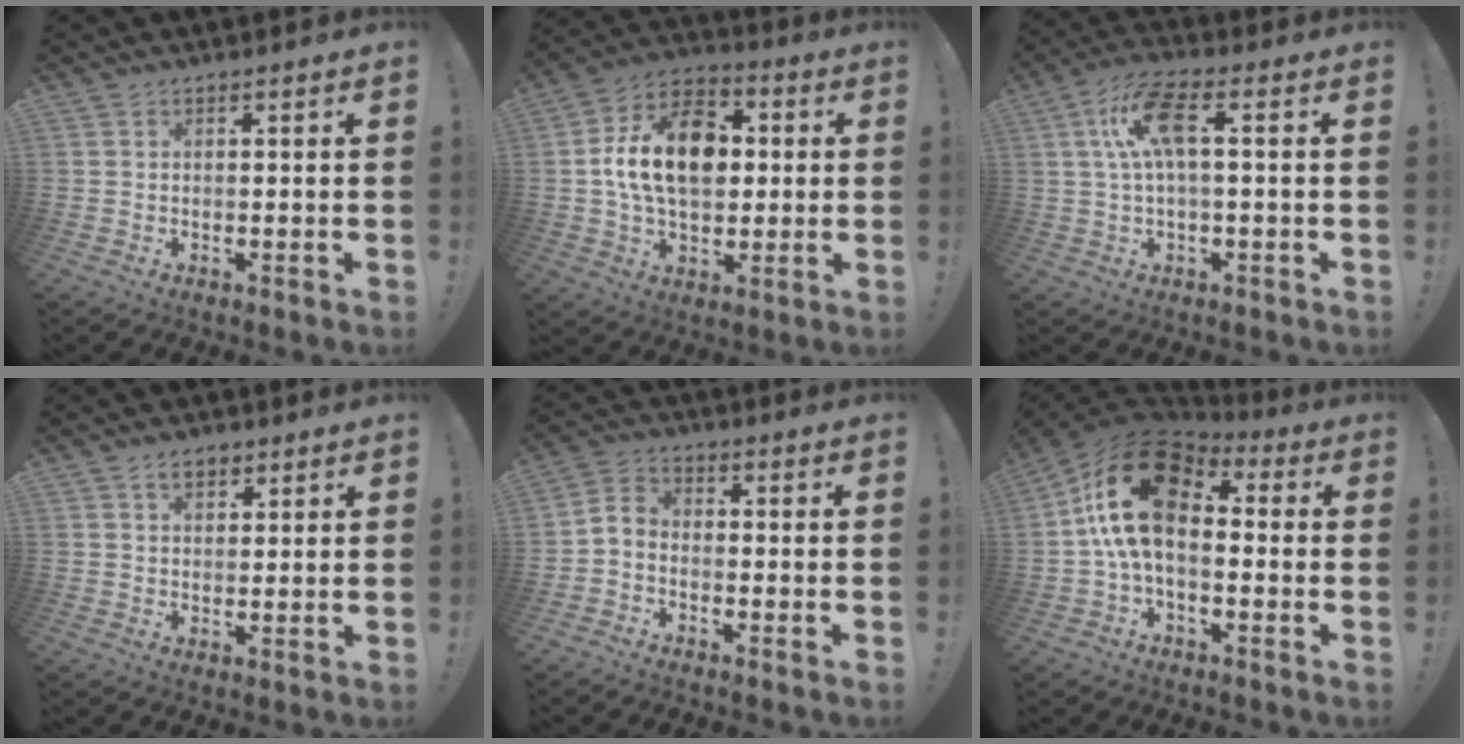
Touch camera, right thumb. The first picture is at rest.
{"total": 18.4, "force": [1.8, 12.6, 13.3], "torque": [-0.214, 0.009, 0.034]}
{"total": 11.7, "force": [1.9, 4.1, 10.8], "torque": [-0.209, 0.012, 0.036]}
{"total": 4.5, "force": [2.6, 2.8, 2.3], "torque": [-0.030, -0.005, 0.045]}
{"total": 3.7, "force": [-2.9, 1.9, 1.3], "torque": [-0.030, 0.006, -0.056]}
{"total": 19.2, "force": [3.1, 11.1, 15.3], "torque": [-0.283, 0.006, 0.056]}